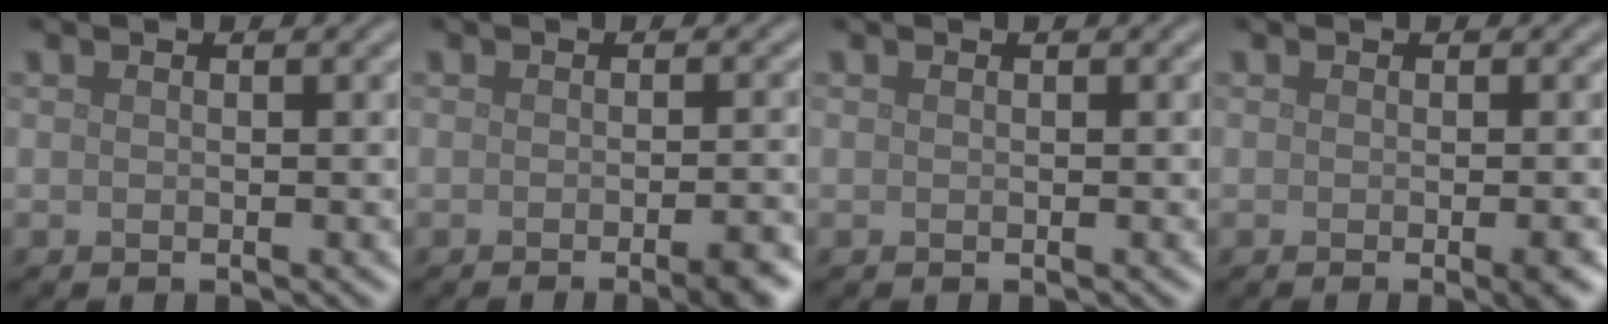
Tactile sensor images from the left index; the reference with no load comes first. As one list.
[{"total": 4.0, "force": [-2.0, 1.1, 3.3], "torque": [-0.030, 0.000, -0.025]}, {"total": 0.0}, {"total": 2.2, "force": [-0.7, 0.5, 2.0], "torque": [-0.019, -0.002, -0.011]}]